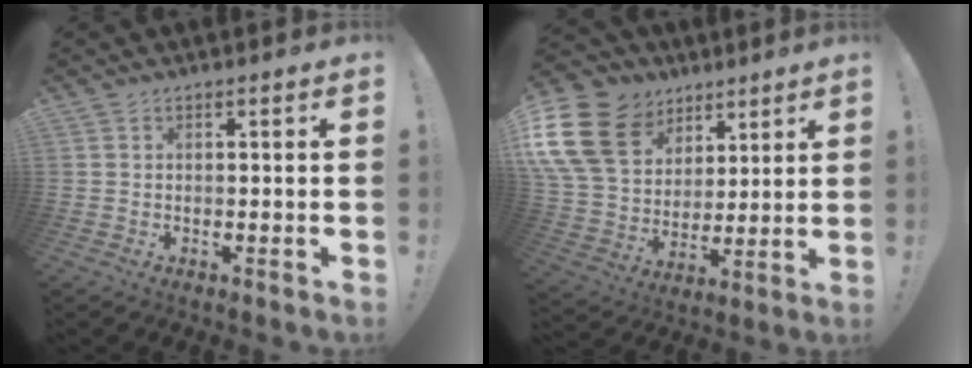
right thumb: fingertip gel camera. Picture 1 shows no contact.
{"total": 20.0, "force": [9.0, 14.5, 10.4], "torque": [-0.203, -0.044, 0.185]}